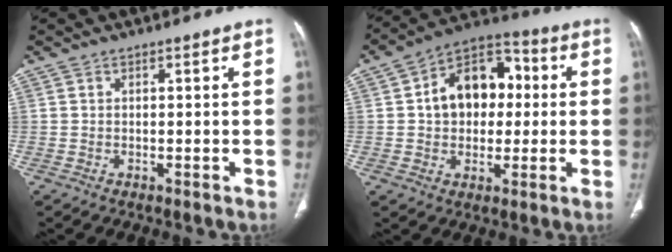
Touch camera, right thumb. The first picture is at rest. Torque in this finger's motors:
{"motor_torque": [0.10, 0.28, 0.22, -0.12, 0.14]}